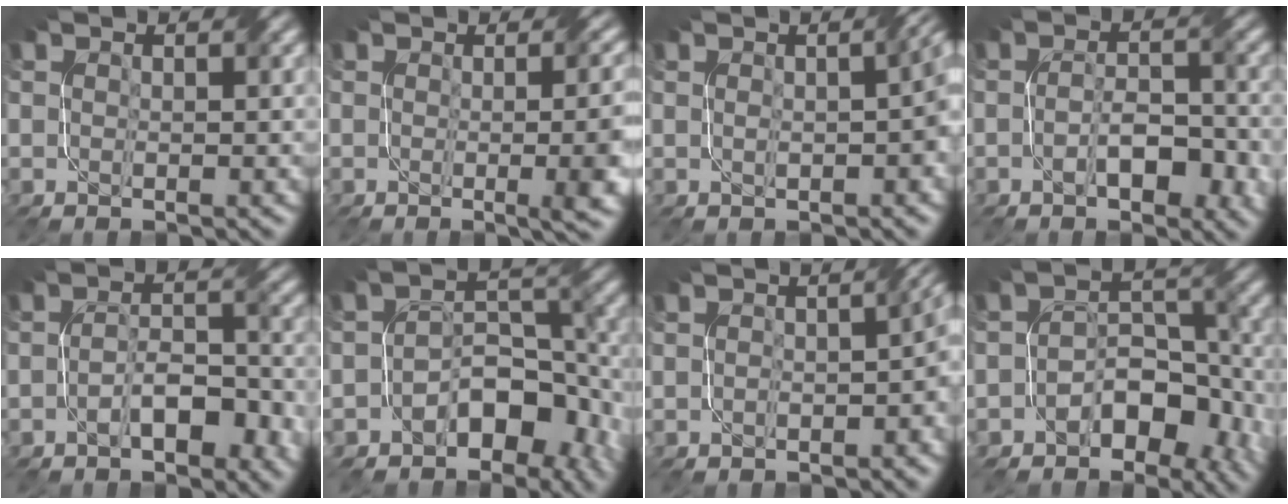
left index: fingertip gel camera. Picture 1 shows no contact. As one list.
[{"total": 8.2, "force": [-0.7, 3.2, 7.5], "torque": [-0.044, 0.005, -0.009]}, {"total": 3.5, "force": [0.0, 0.8, 3.4], "torque": [-0.047, 0.009, 0.001]}, {"total": 4.5, "force": [-1.7, 1.8, 3.7], "torque": [-0.065, 0.003, -0.027]}, {"total": 4.5, "force": [-2.1, 1.7, 3.5], "torque": [-0.057, 0.008, -0.035]}, {"total": 6.6, "force": [-3.4, 3.9, 4.1], "torque": [-0.042, 0.003, -0.058]}, {"total": 3.1, "force": [-0.9, 0.9, 2.8], "torque": [-0.039, 0.007, -0.016]}, {"total": 5.8, "force": [-2.7, 3.6, 3.6], "torque": [-0.039, -0.001, -0.047]}]